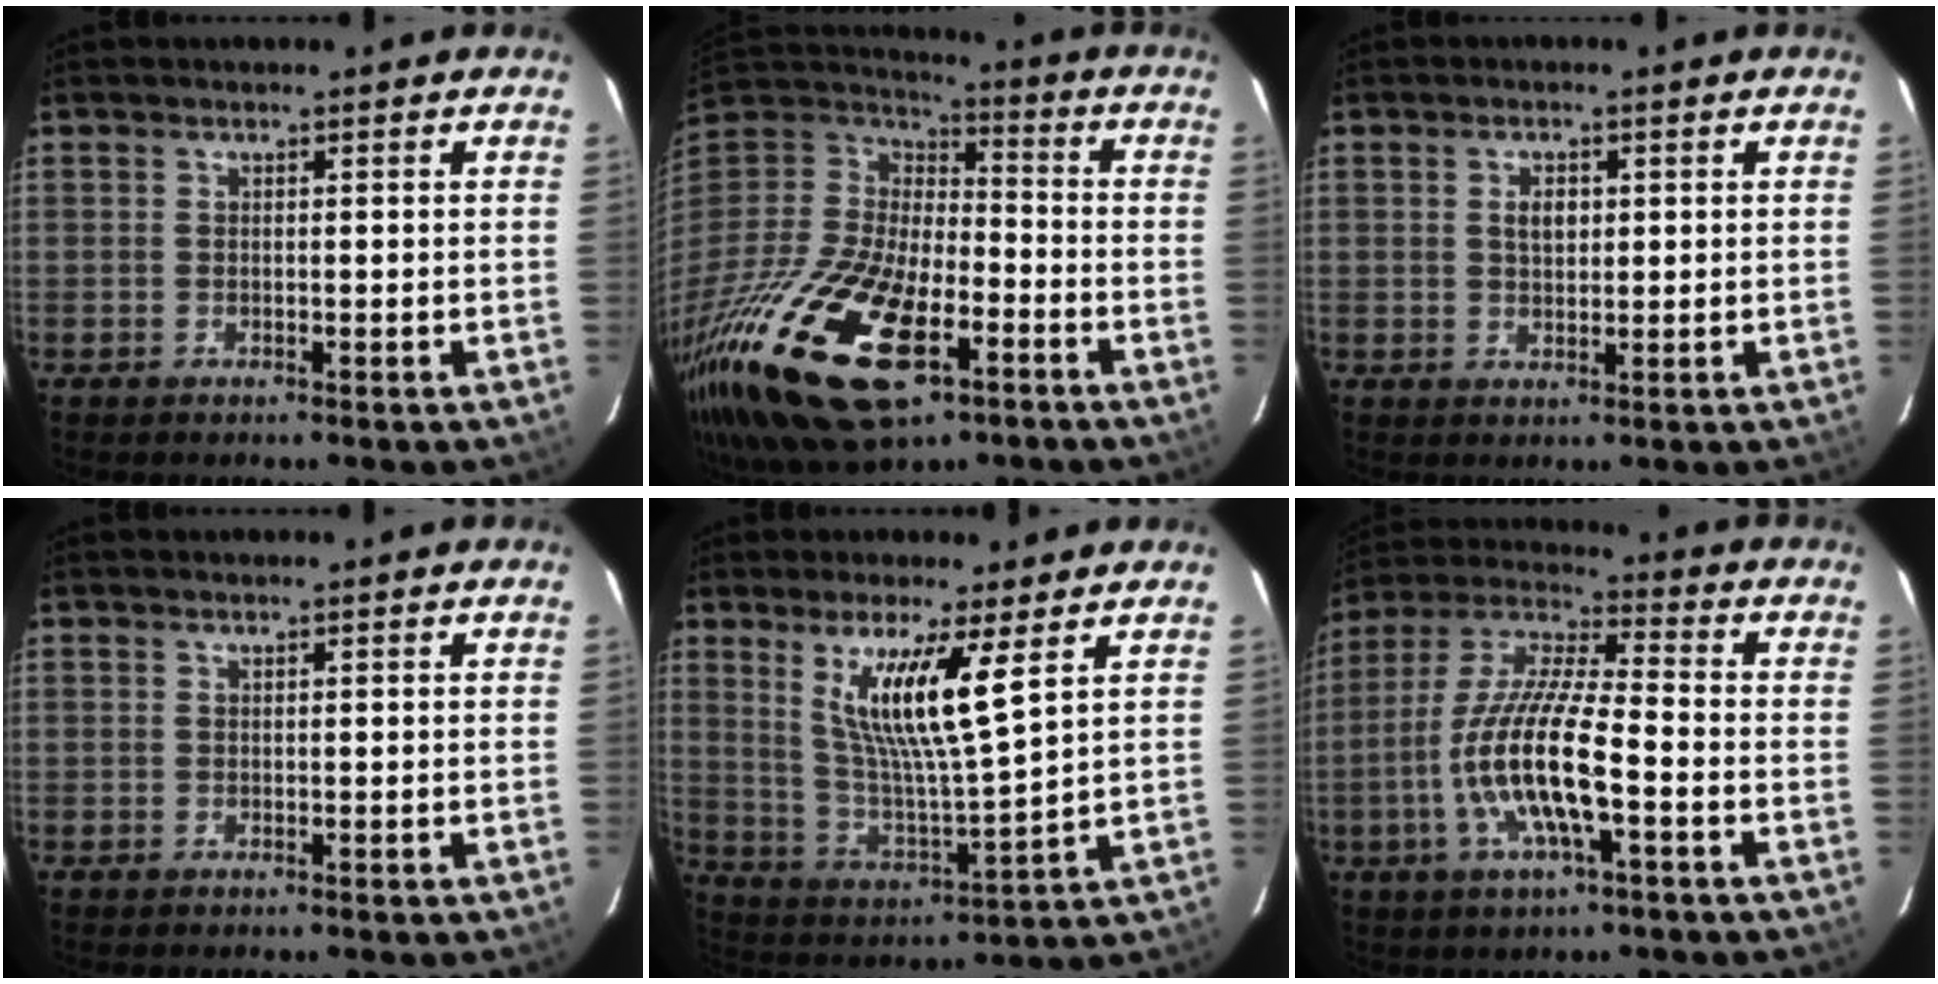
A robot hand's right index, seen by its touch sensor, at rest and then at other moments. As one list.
[{"total": 33.7, "force": [-16.3, 16.1, 24.7], "torque": [-0.537, -0.053, -0.281]}, {"total": 3.0, "force": [0.7, 1.9, 2.2], "torque": [-0.037, 0.006, 0.012]}, {"total": 0.0}, {"total": 12.4, "force": [5.9, 0.5, 10.9], "torque": [-0.200, -0.014, 0.121]}, {"total": 15.4, "force": [-4.9, 3.4, 14.2], "torque": [-0.287, -0.007, -0.100]}]